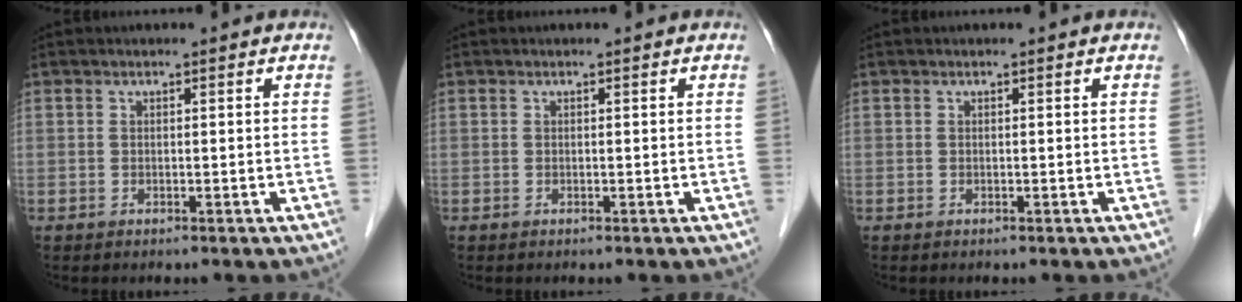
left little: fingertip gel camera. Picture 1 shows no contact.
{"total": 0.0}
{"total": 0.0}